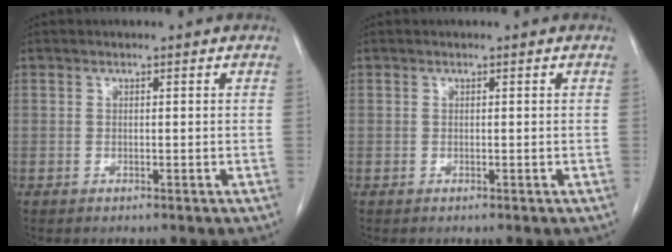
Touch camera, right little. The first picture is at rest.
{"total": 0.0}